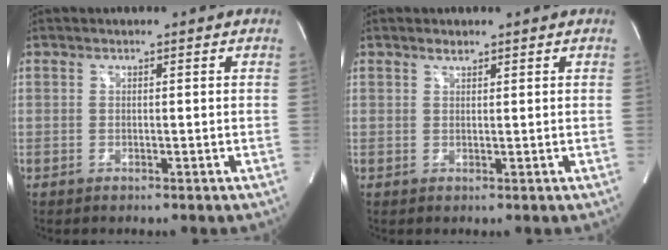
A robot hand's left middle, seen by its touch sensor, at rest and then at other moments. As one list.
[{"total": 1.0, "force": [0.9, 0.4, 0.4], "torque": [-0.010, 0.001, 0.016]}]